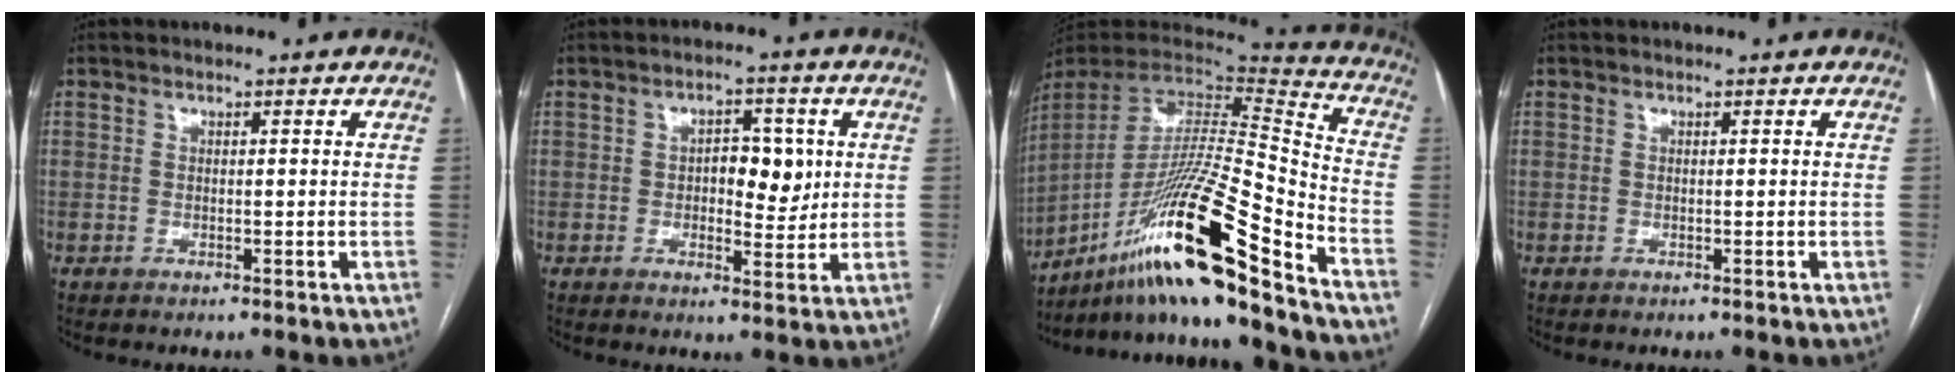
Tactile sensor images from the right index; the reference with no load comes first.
{"total": 6.0, "force": [0.8, 3.2, 5.0], "torque": [-0.067, 0.007, 0.013]}
{"total": 26.2, "force": [-17.7, -0.2, 19.3], "torque": [-0.345, -0.016, -0.318]}
{"total": 0.0}